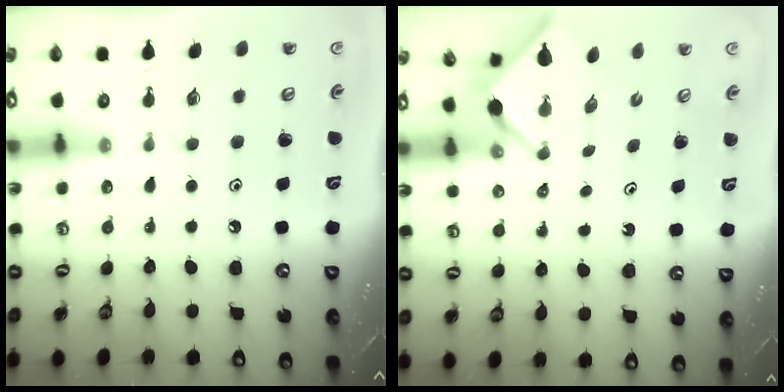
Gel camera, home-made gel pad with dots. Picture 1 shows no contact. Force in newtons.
{"total": 2.5, "press": 2.5, "slide": 0.3}